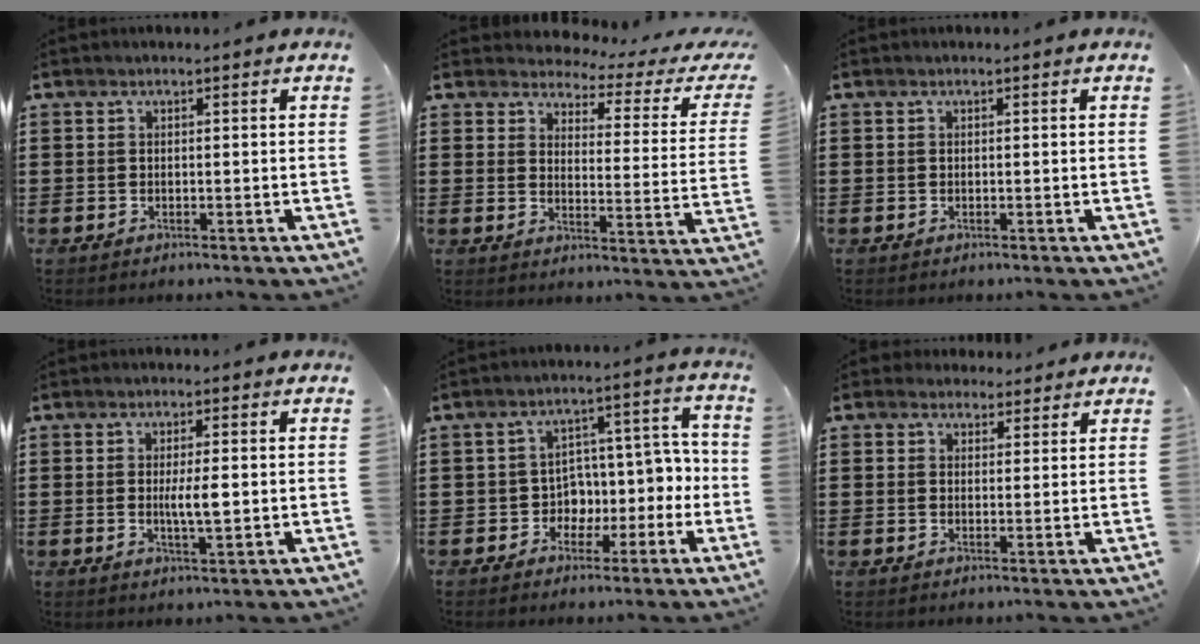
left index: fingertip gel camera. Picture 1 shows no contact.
{"total": 2.6, "force": [2.3, 0.5, 1.0], "torque": [-0.039, -0.022, 0.032]}
{"total": 0.0}
{"total": 3.9, "force": [0.1, 0.7, 3.8], "torque": [-0.077, -0.007, -0.001]}
{"total": 5.3, "force": [-0.8, 5.1, 0.9], "torque": [-0.039, -0.013, -0.017]}
{"total": 2.6, "force": [2.3, 1.3, 0.1], "torque": [-0.011, 0.005, 0.044]}